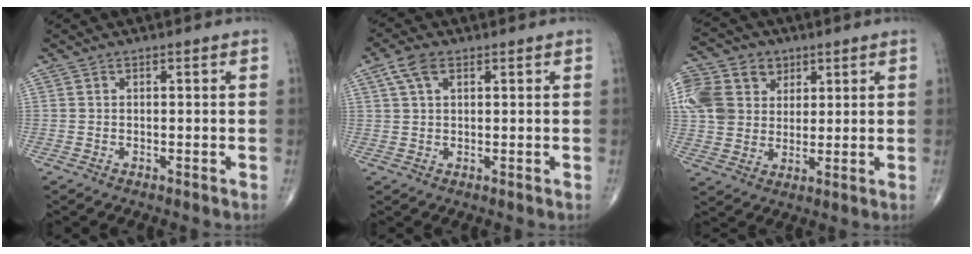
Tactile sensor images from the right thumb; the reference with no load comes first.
{"total": 4.2, "force": [1.9, 2.2, 3.0], "torque": [-0.062, 0.010, 0.039]}
{"total": 15.4, "force": [5.0, 12.4, 7.5], "torque": [-0.152, 0.012, 0.091]}